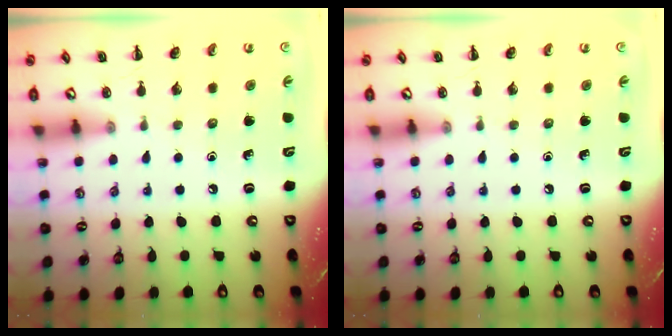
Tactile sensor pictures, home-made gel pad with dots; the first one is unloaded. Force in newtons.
{"total": 0.0}